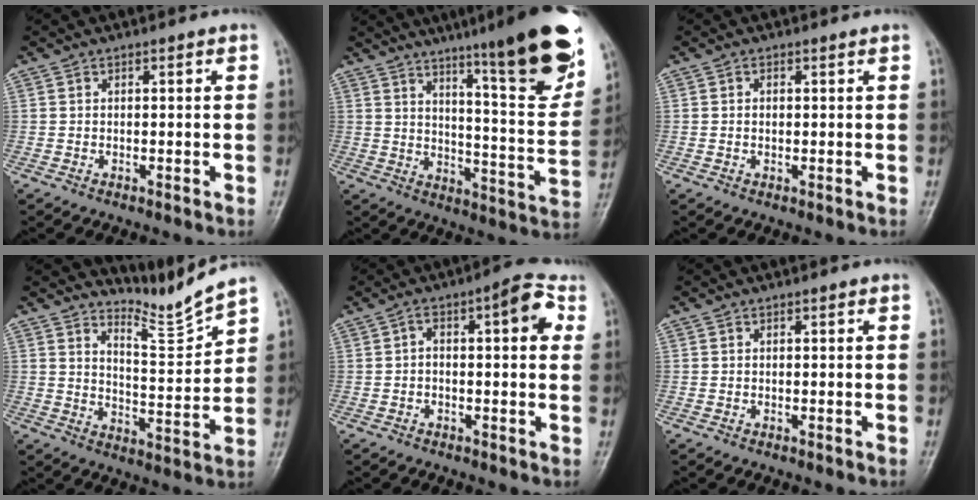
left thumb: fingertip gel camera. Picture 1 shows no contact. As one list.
[{"total": 22.0, "force": [14.2, 2.4, 16.6], "torque": [-0.202, -0.072, 0.205]}, {"total": 1.0, "force": [0.2, 0.5, 0.8], "torque": [-0.014, 0.002, 0.005]}, {"total": 6.9, "force": [6.7, -1.3, 0.4], "torque": [-0.004, -0.081, 0.131]}, {"total": 7.2, "force": [1.5, 2.6, 6.5], "torque": [-0.078, 0.023, 0.014]}, {"total": 0.0}]